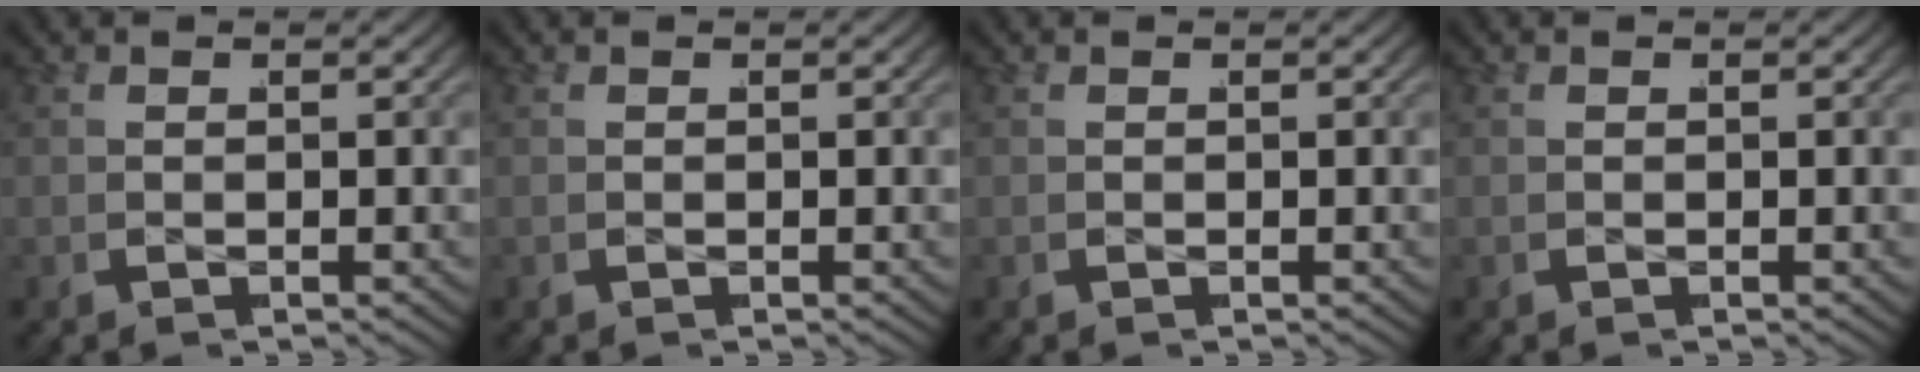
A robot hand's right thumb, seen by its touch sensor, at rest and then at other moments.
{"total": 0.0}
{"total": 0.0}
{"total": 0.0}